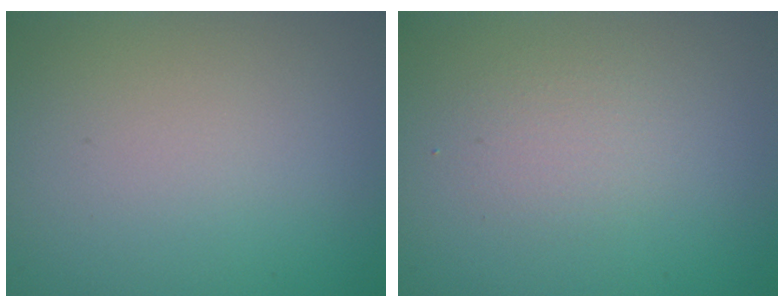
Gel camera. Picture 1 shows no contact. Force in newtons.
{"total": 1.5, "press": 1.5, "slide": 0.1}